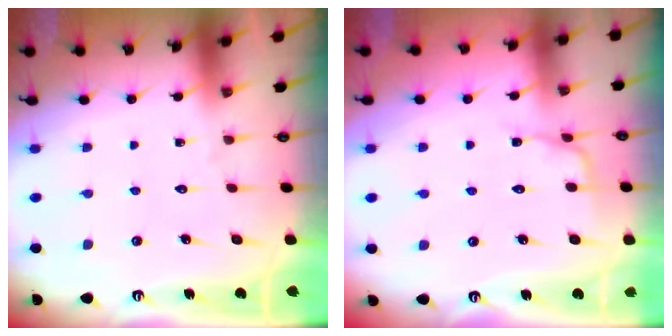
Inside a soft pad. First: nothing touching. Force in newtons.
{"total": 2.4, "press": 2.4, "slide": 0.4}